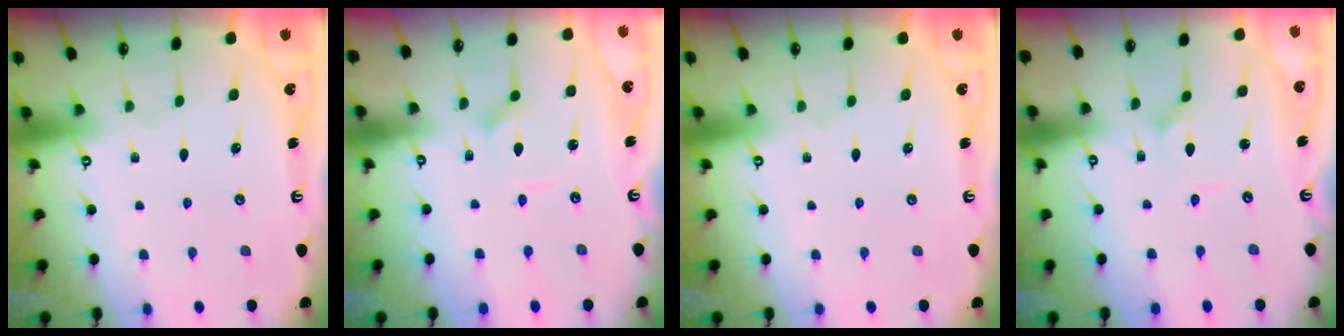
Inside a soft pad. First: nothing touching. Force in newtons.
{"total": 2.8, "press": 2.8, "slide": 0.4}
{"total": 0.0}
{"total": 0.8, "press": 0.8, "slide": 0.2}